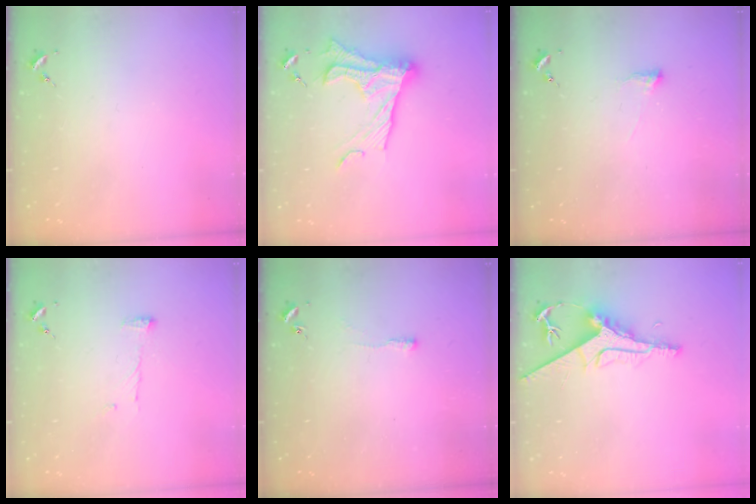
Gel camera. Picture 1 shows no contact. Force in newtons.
{"total": 18.4, "press": 18.3, "slide": 1.2}
{"total": 3.6, "press": 3.6, "slide": 0.6}
{"total": 7.4, "press": 7.3, "slide": 0.4}
{"total": 2.5, "press": 2.5, "slide": 0.5}
{"total": 9.4, "press": 9.4, "slide": 0.9}